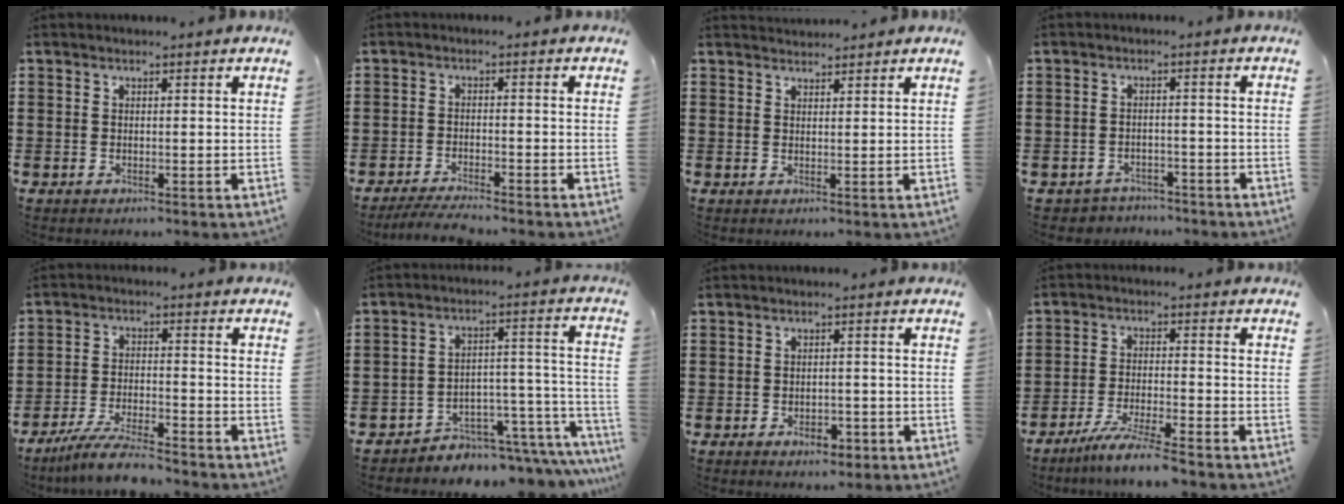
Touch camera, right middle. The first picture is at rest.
{"total": 3.4, "force": [-3.1, 0.0, 1.3], "torque": [-0.028, -0.005, -0.063]}
{"total": 1.6, "force": [1.6, 0.1, -0.2], "torque": [-0.001, 0.001, 0.032]}
{"total": 2.3, "force": [-2.2, 0.6, -0.3], "torque": [-0.004, 0.002, -0.050]}
{"total": 6.4, "force": [-5.6, 0.5, 3.0], "torque": [-0.065, -0.007, -0.108]}
{"total": 4.4, "force": [-4.1, 1.7, 0.4], "torque": [-0.012, 0.003, -0.081]}
{"total": 2.5, "force": [-1.6, 1.4, 1.3], "torque": [-0.017, -0.001, -0.033]}
{"total": 5.6, "force": [-4.9, -0.5, 2.7], "torque": [-0.054, -0.015, -0.092]}